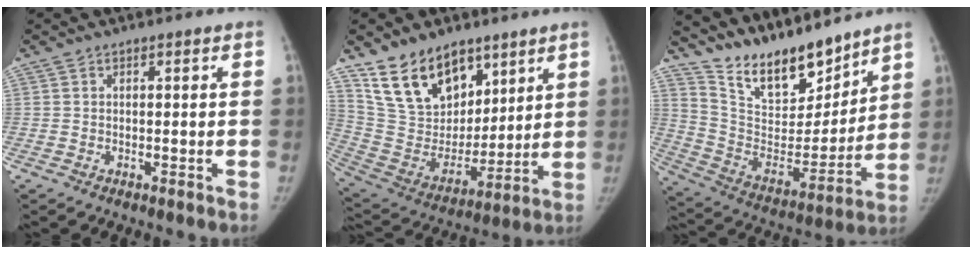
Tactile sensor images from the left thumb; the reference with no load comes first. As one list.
[{"total": 19.1, "force": [12.5, 11.4, 9.0], "torque": [-0.115, -0.063, 0.243]}, {"total": 19.1, "force": [16.3, 6.4, 7.7], "torque": [-0.087, -0.098, 0.293]}]